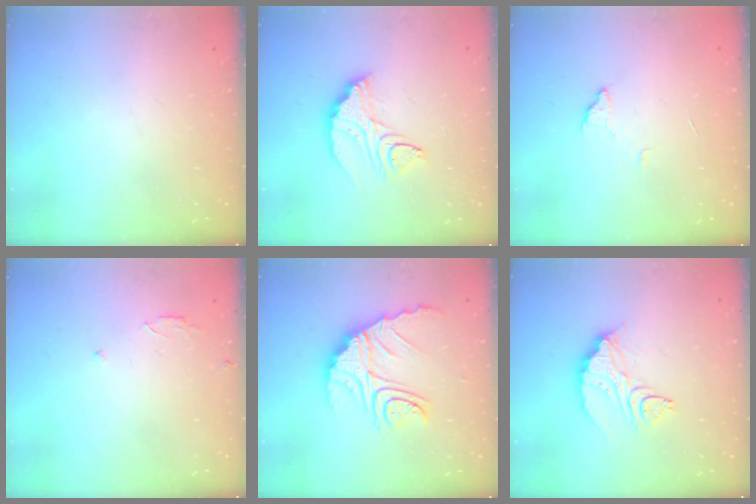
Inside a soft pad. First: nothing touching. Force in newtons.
{"total": 9.8, "press": 9.8, "slide": 0.4}
{"total": 3.3, "press": 3.3, "slide": 0.2}
{"total": 2.5, "press": 2.5, "slide": 0.2}
{"total": 15.5, "press": 15.4, "slide": 1.8}
{"total": 10.4, "press": 10.4, "slide": 0.5}